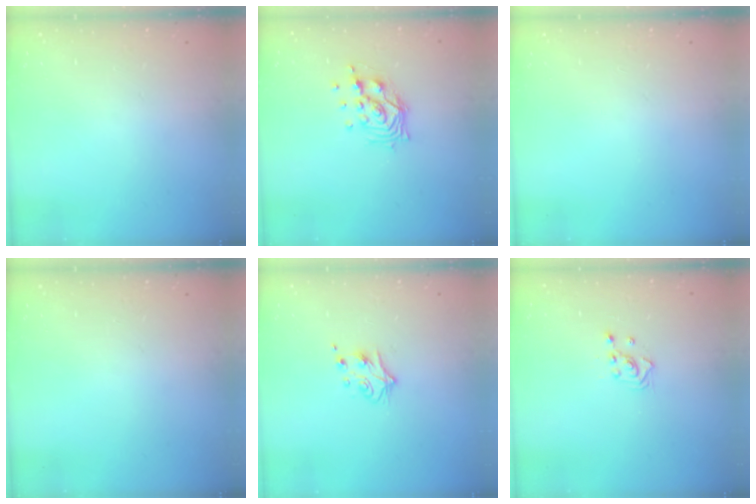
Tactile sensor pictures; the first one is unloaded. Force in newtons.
{"total": 9.6, "press": 9.6, "slide": 0.8}
{"total": 0.0}
{"total": 0.0}
{"total": 5.0, "press": 4.9, "slide": 0.6}
{"total": 2.3, "press": 2.3, "slide": 0.3}